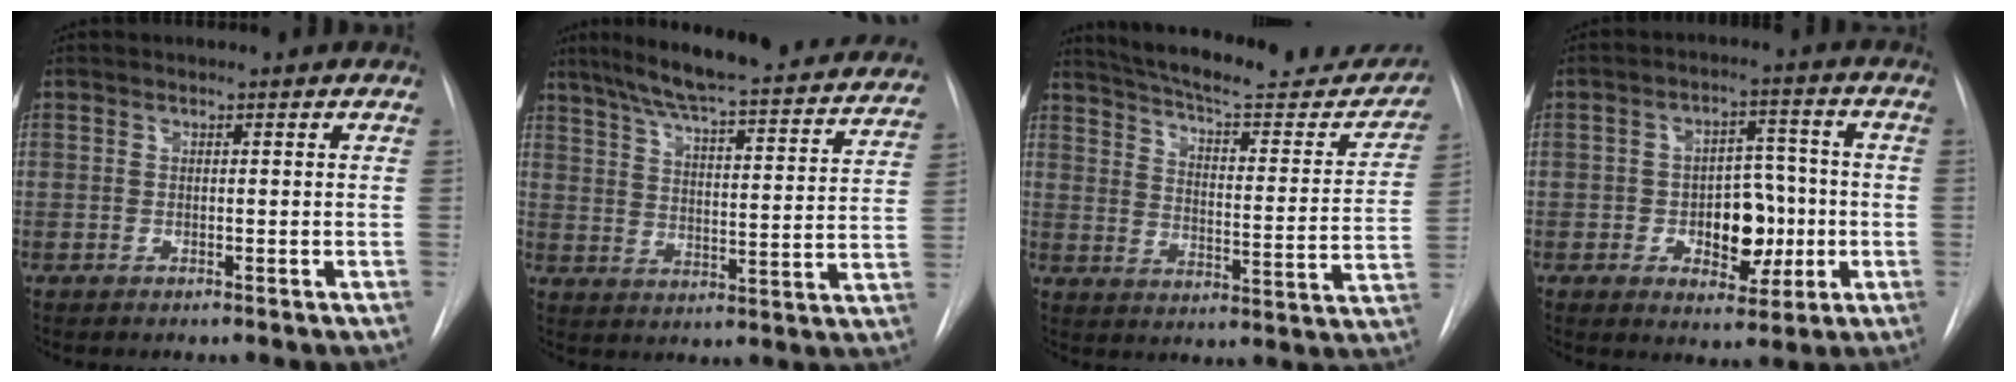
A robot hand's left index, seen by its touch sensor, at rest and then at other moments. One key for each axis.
{"total": 28.7, "fx": 25.0, "fy": 3.7, "fz": 13.6, "tx": -0.210, "ty": -0.046, "tz": 0.312}
{"total": 24.0, "fx": 21.2, "fy": 4.9, "fz": 9.9, "tx": -0.146, "ty": -0.048, "tz": 0.273}
{"total": 8.9, "fx": -2.6, "fy": 5.0, "fz": 6.9, "tx": -0.095, "ty": 0.014, "tz": -0.028}